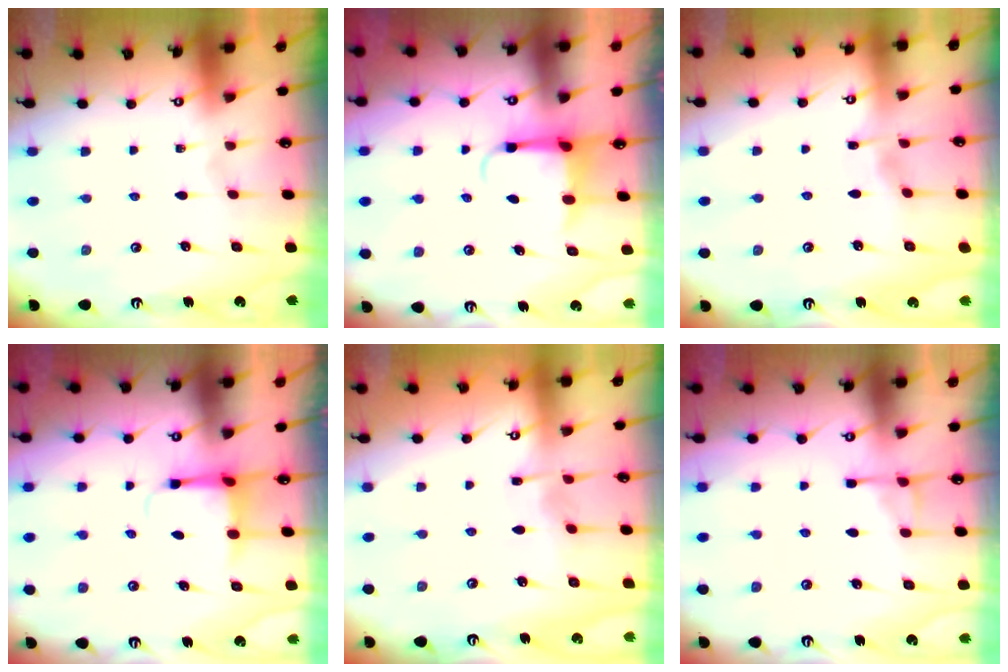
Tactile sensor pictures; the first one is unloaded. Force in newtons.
{"total": 3.9, "press": 3.8, "slide": 0.9}
{"total": 2.7, "press": 2.7, "slide": 0.3}
{"total": 3.8, "press": 3.6, "slide": 1.2}
{"total": 2.9, "press": 2.9, "slide": 0.4}
{"total": 5.1, "press": 5.1, "slide": 0.5}